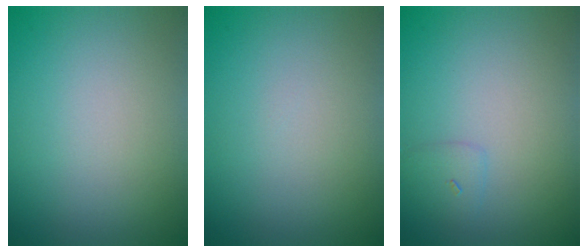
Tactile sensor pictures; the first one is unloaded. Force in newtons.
{"total": 0.0}
{"total": 0.5, "press": 0.5, "slide": 0.0}